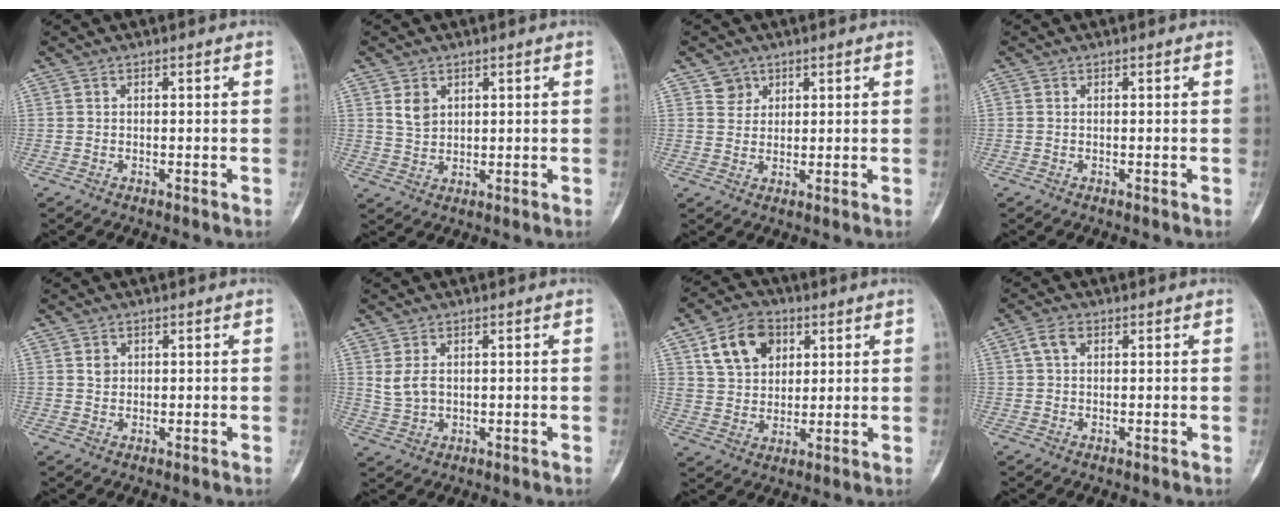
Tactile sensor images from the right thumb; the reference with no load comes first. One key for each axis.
{"total": 3.6, "fx": 1.6, "fy": 2.7, "fz": 1.8, "tx": -0.018, "ty": -0.013, "tz": 0.034}
{"total": 3.1, "fx": 1.8, "fy": 2.5, "fz": 0.1, "tx": 0.024, "ty": -0.010, "tz": 0.025}
{"total": 0.0}
{"total": 1.7, "fx": 0.5, "fy": 1.5, "fz": 0.7, "tx": -0.001, "ty": -0.001, "tz": 0.008}
{"total": 3.8, "fx": 0.9, "fy": 2.6, "fz": 2.5, "tx": -0.046, "ty": -0.002, "tz": 0.027}
{"total": 11.7, "fx": 4.9, "fy": 8.4, "fz": 6.4, "tx": -0.084, "ty": -0.008, "tz": 0.090}
{"total": 3.2, "fx": 1.2, "fy": 1.9, "fz": 2.2, "tx": -0.044, "ty": 0.009, "tz": 0.025}